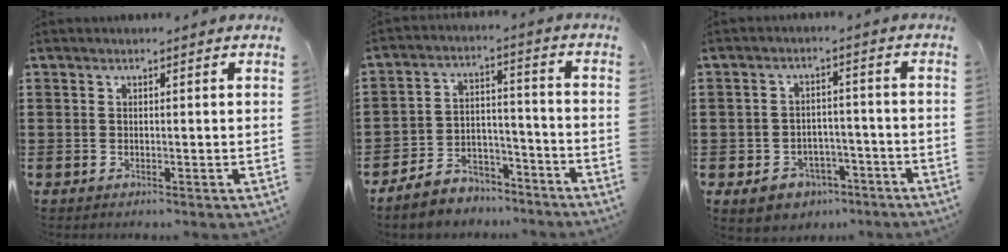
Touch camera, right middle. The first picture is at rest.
{"total": 5.2, "force": [-4.8, 2.1, 0.2], "torque": [-0.013, 0.008, -0.098]}
{"total": 4.2, "force": [-3.2, 2.7, 0.5], "torque": [-0.017, 0.013, -0.061]}